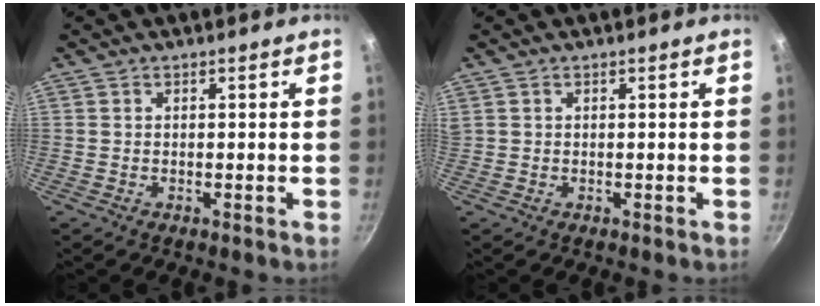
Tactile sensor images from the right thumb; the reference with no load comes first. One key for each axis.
{"total": 0.0}